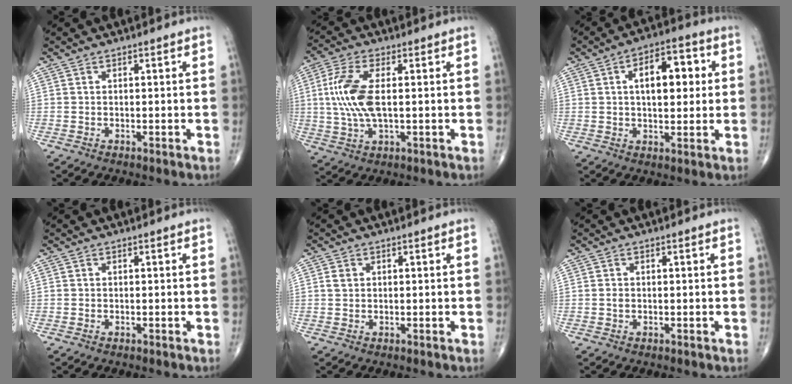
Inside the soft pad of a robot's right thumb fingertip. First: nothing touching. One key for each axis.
{"total": 10.2, "fx": 0.8, "fy": 4.3, "fz": 9.2, "tx": -0.209, "ty": 0.002, "tz": 0.017}
{"total": 11.0, "fx": 2.2, "fy": 5.7, "fz": 9.1, "tx": -0.108, "ty": 0.013, "tz": 0.028}
{"total": 0.0}
{"total": 1.4, "fx": 0.4, "fy": 1.1, "fz": 0.7, "tx": -0.013, "ty": 0.002, "tz": 0.010}
{"total": 0.7, "fx": -0.1, "fy": 0.5, "fz": 0.4, "tx": -0.006, "ty": 0.000, "tz": -0.002}